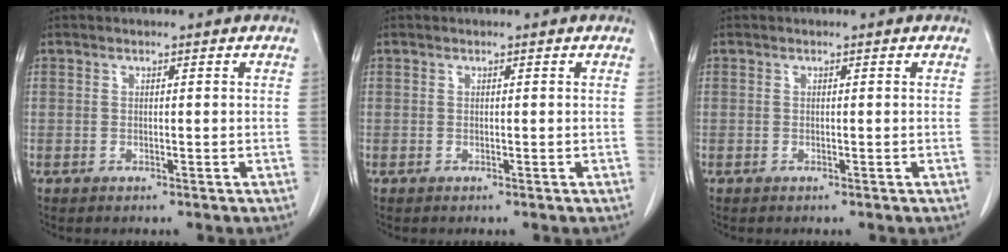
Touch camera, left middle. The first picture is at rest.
{"total": 0.0}
{"total": 0.0}